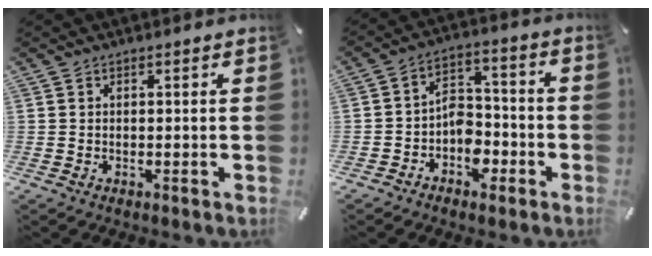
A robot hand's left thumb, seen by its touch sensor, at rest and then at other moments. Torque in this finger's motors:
{"motor_torque": [0.24, 0.89, -0.01, 0.12, 0.05]}